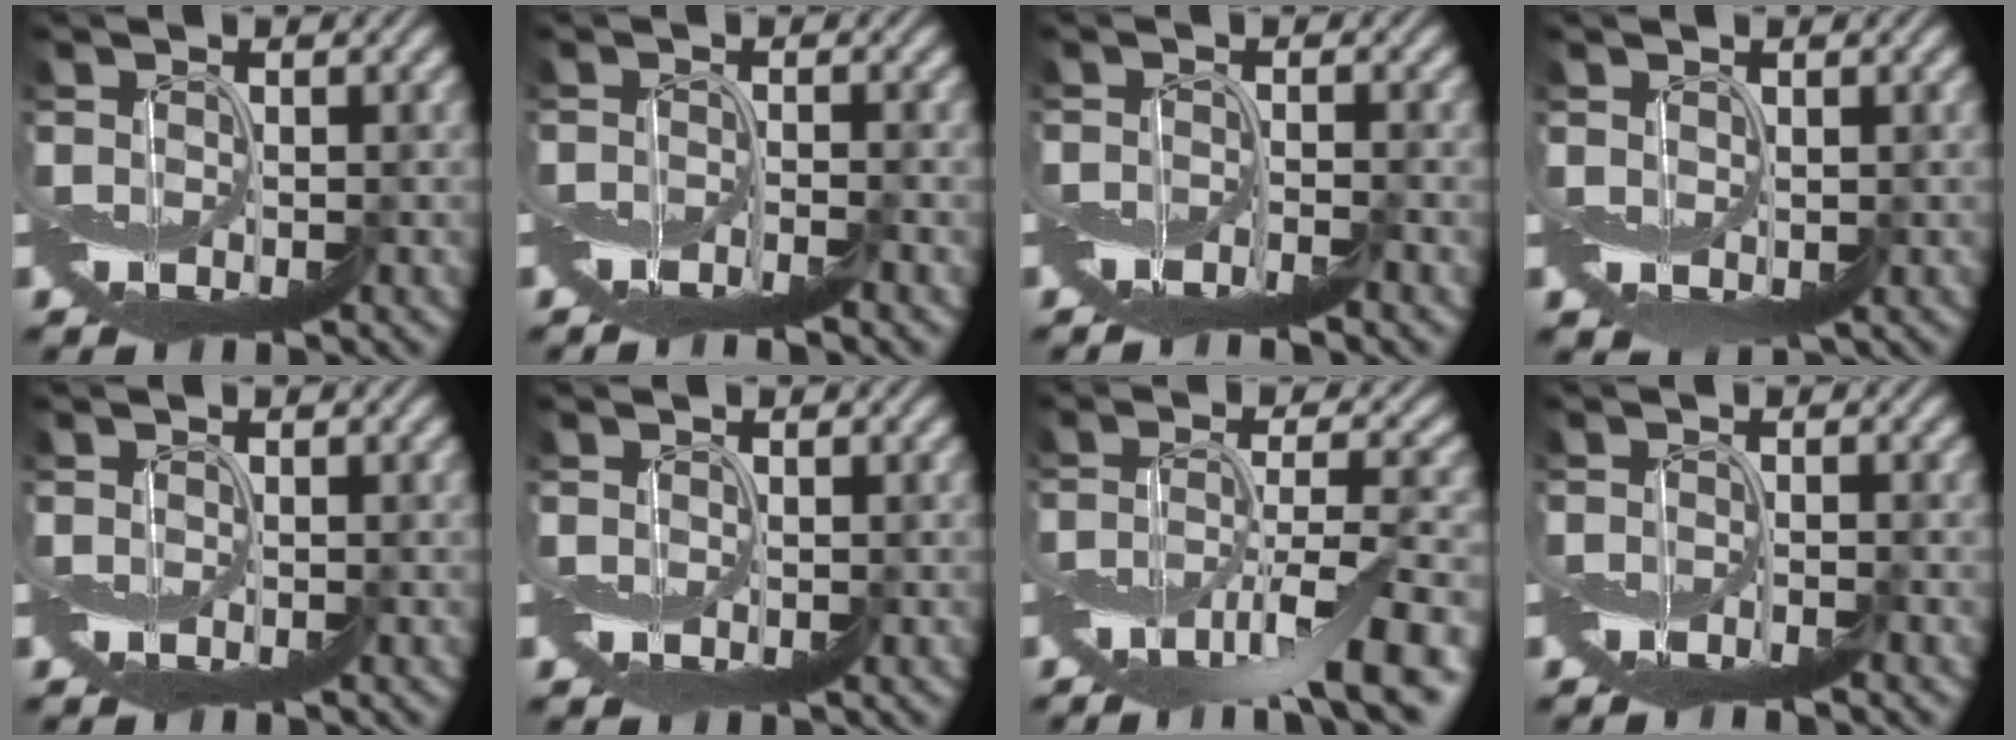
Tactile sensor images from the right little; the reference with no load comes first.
{"total": 2.9, "force": [-2.2, 0.1, 1.9], "torque": [-0.029, -0.003, -0.041]}
{"total": 3.3, "force": [-2.5, 0.2, 2.2], "torque": [-0.032, -0.003, -0.046]}
{"total": 1.7, "force": [0.4, 1.5, 0.7], "torque": [-0.011, -0.011, 0.019]}
{"total": 0.0}
{"total": 0.7, "force": [0.4, 0.6, 0.3], "torque": [-0.005, -0.004, 0.010]}
{"total": 9.4, "force": [-4.1, 3.0, 7.9], "torque": [-0.134, -0.005, -0.067]}
{"total": 1.5, "force": [-1.2, -0.1, 0.9], "torque": [-0.014, -0.001, -0.021]}